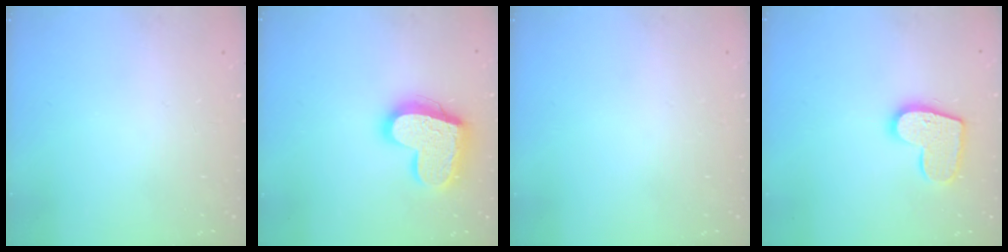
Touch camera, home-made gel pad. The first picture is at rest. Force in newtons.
{"total": 18.2, "press": 18.2, "slide": 1.6}
{"total": 0.0}
{"total": 13.5, "press": 13.5, "slide": 0.8}